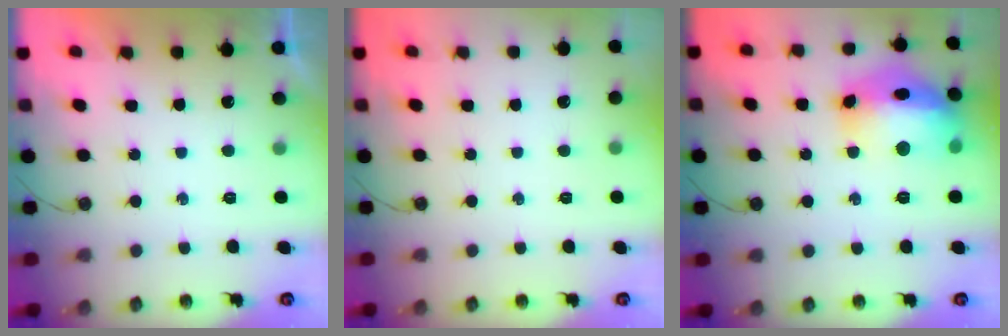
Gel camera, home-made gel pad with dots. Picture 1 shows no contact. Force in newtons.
{"total": 0.0}
{"total": 19.2, "press": 19.0, "slide": 2.5}